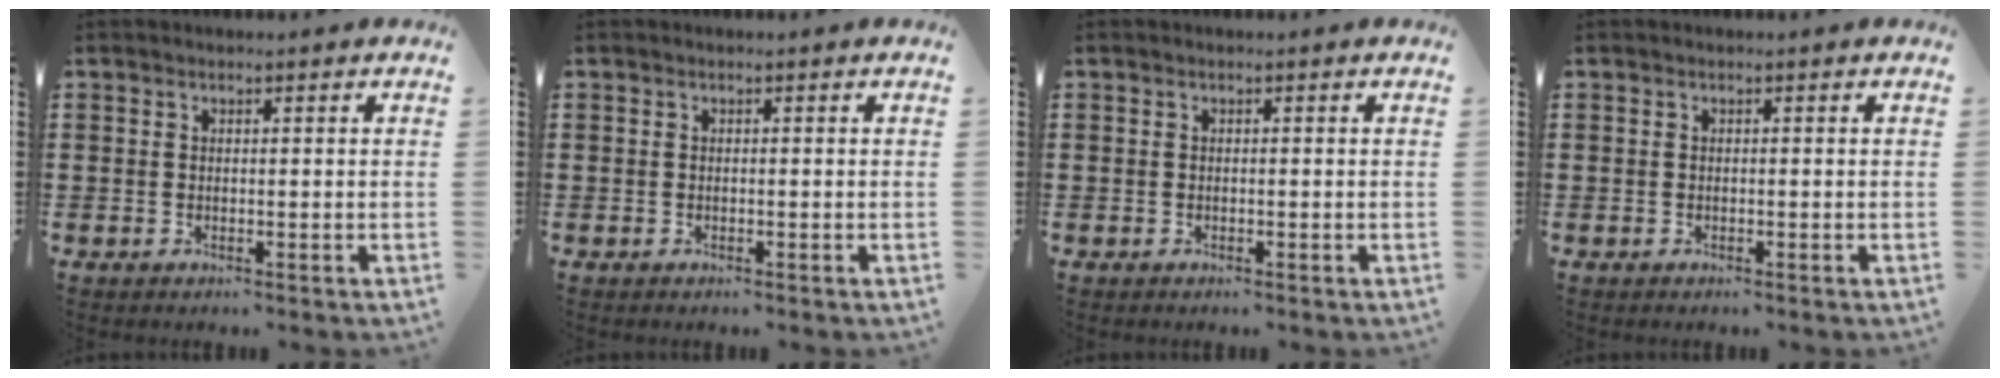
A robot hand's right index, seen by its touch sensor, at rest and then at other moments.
{"total": 0.0}
{"total": 0.0}
{"total": 0.0}